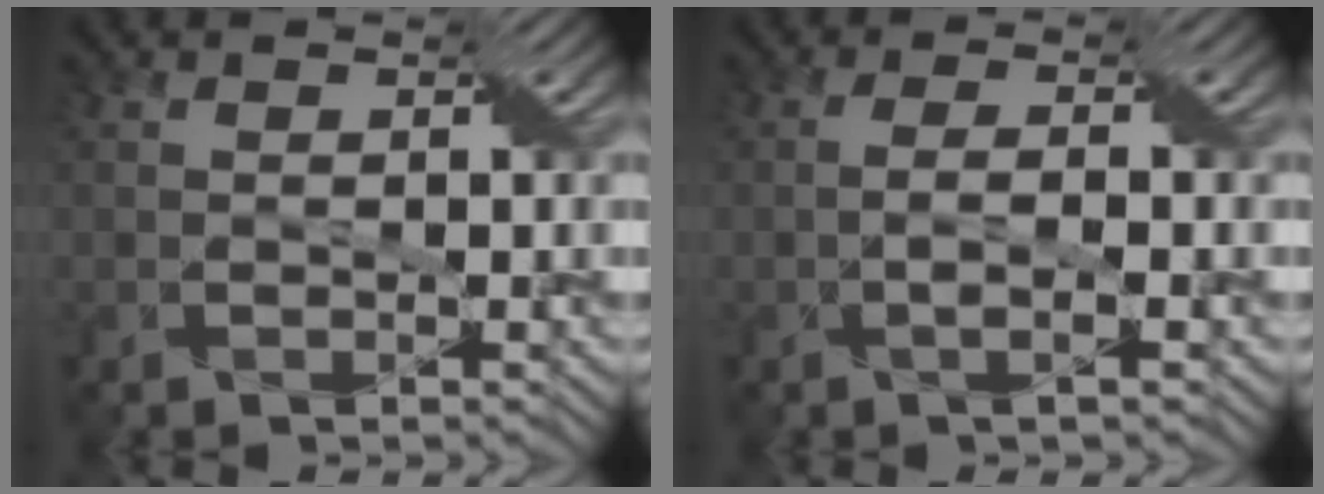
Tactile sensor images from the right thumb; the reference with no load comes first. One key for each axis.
{"total": 2.2, "fx": -0.6, "fy": 0.3, "fz": 2.1, "tx": -0.047, "ty": 0.004, "tz": -0.014}